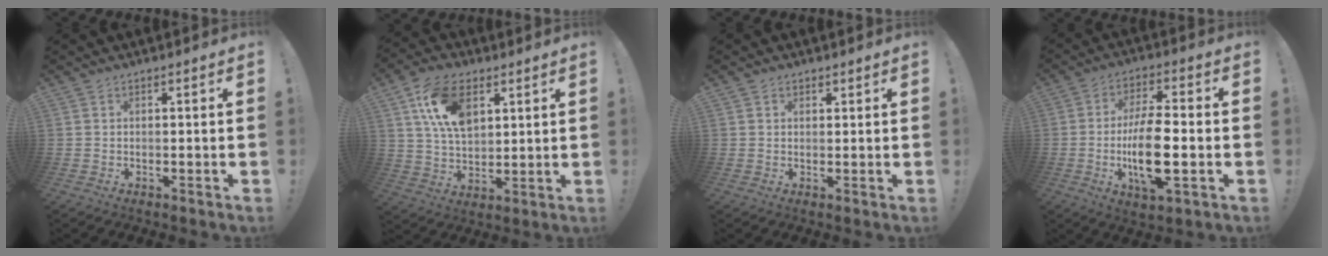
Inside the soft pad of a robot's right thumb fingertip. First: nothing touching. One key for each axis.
{"total": 14.8, "fx": 6.2, "fy": 9.0, "fz": 9.9, "tx": -0.184, "ty": -0.009, "tz": 0.117}
{"total": 1.1, "fx": 0.7, "fy": 0.8, "fz": 0.1, "tx": 0.014, "ty": -0.005, "tz": 0.011}
{"total": 14.8, "fx": -2.8, "fy": 5.3, "fz": 13.5, "tx": -0.253, "ty": -0.005, "tz": -0.052}